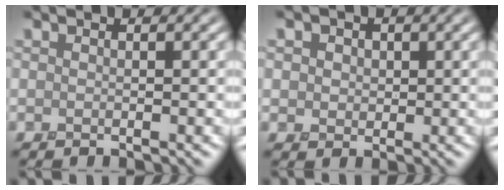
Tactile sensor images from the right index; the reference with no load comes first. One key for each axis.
{"total": 3.2, "fx": 1.0, "fy": 2.7, "fz": 1.5, "tx": -0.032, "ty": 0.010, "tz": 0.008}